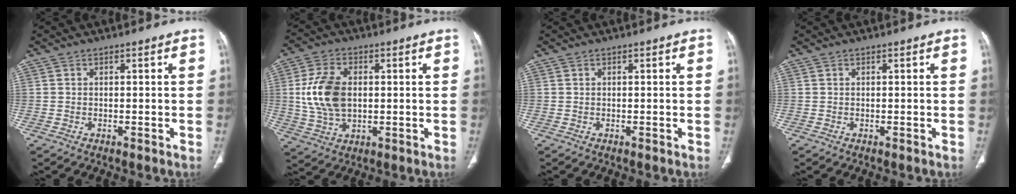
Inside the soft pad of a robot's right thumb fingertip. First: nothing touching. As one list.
[{"total": 11.5, "force": [0.9, 7.3, 8.9], "torque": [-0.174, 0.001, 0.024]}, {"total": 0.0}, {"total": 0.0}]